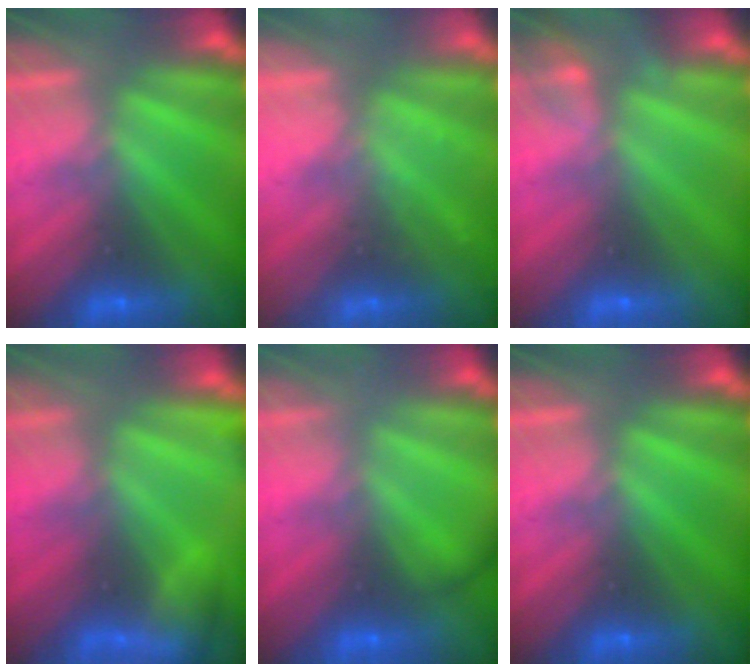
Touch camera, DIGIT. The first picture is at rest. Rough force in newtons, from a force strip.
{"total": 2.3}
{"total": 2.1}
{"total": 4.9}
{"total": 2.1}
{"total": 0.0}